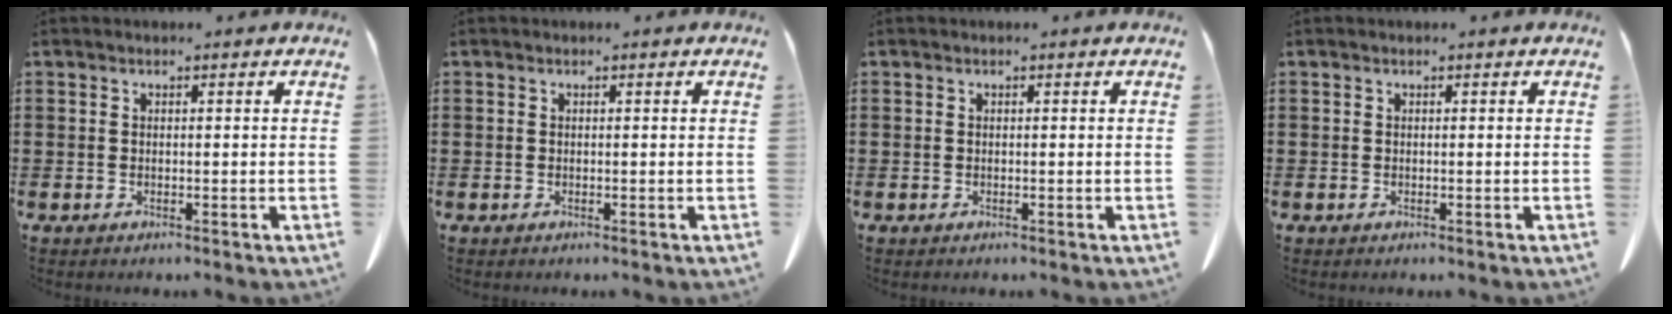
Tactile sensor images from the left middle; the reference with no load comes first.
{"total": 0.0}
{"total": 0.0}
{"total": 0.0}